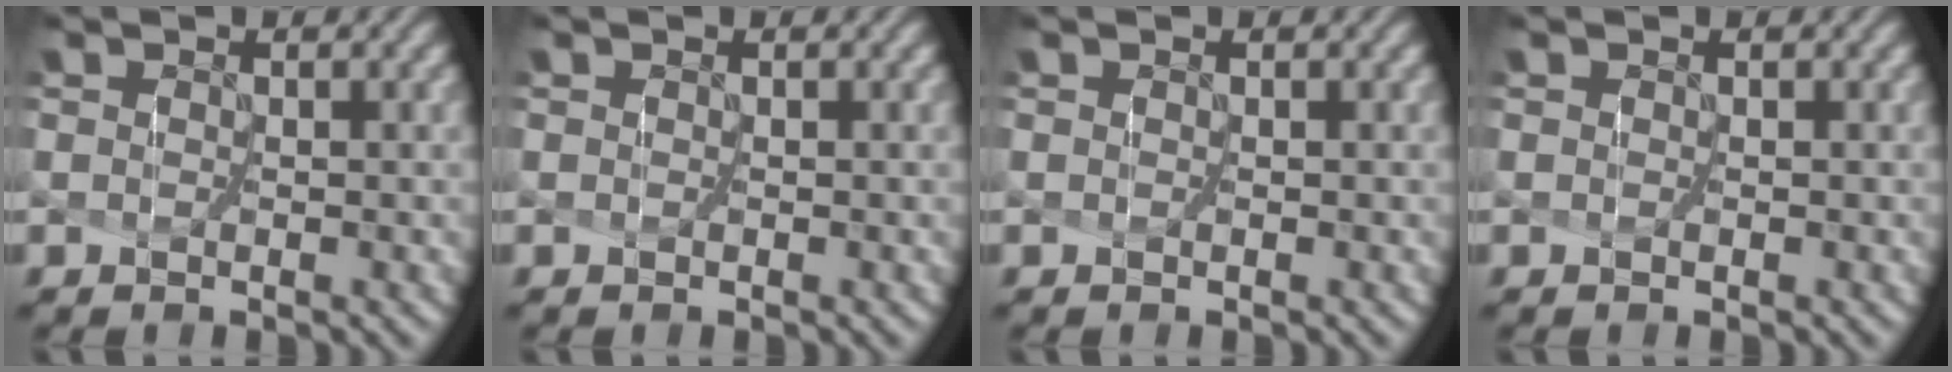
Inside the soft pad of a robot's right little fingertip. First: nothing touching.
{"total": 0.0}
{"total": 0.0}
{"total": 0.0}